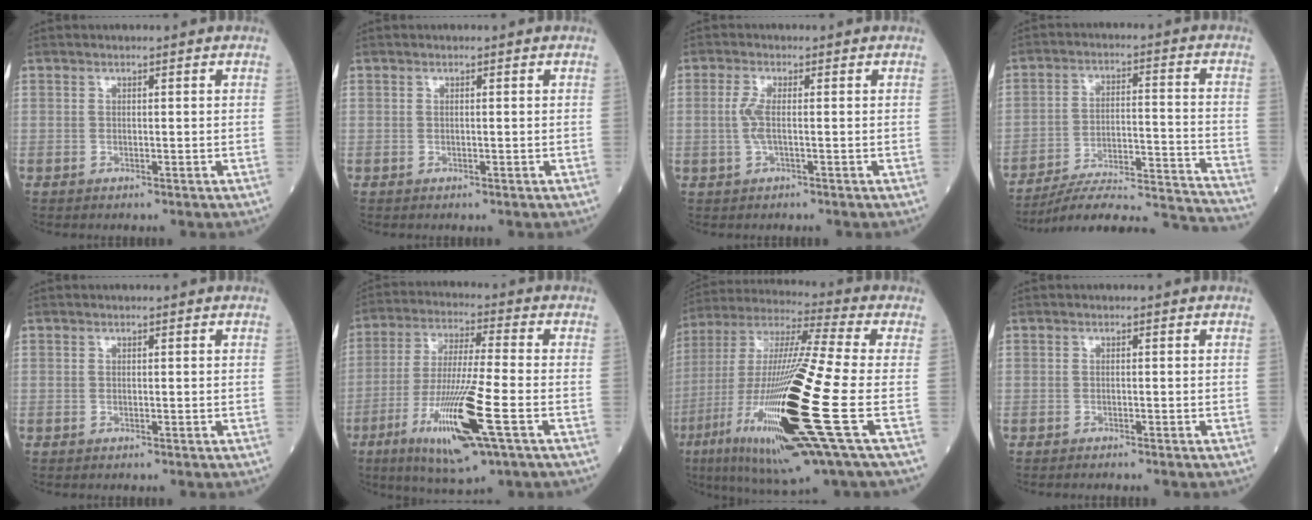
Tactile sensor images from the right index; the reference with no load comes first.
{"total": 0.0}
{"total": 2.8, "force": [-0.1, 0.6, 2.8], "torque": [-0.066, -0.003, -0.004]}
{"total": 20.8, "force": [-20.0, -0.1, 5.6], "torque": [-0.054, 0.007, -0.286]}
{"total": 0.0}
{"total": 15.5, "force": [-6.0, 0.9, 14.3], "torque": [-0.279, -0.030, -0.106]}
{"total": 27.2, "force": [-7.8, 1.4, 26.0], "torque": [-0.522, -0.053, -0.149]}
{"total": 2.2, "force": [-1.9, 0.0, 1.0], "torque": [-0.014, -0.001, -0.023]}